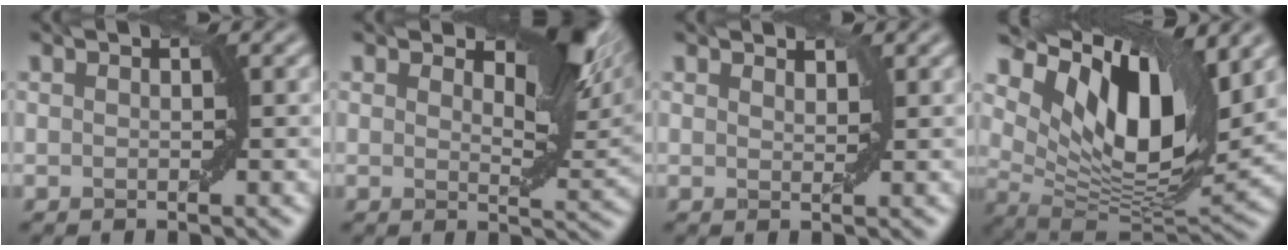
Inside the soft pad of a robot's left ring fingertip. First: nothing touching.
{"total": 6.3, "force": [3.2, 2.7, 4.6], "torque": [-0.055, -0.003, 0.043]}
{"total": 1.1, "force": [1.1, 0.2, 0.0], "torque": [-0.001, -0.001, 0.019]}
{"total": 12.3, "force": [5.7, 5.7, 9.3], "torque": [-0.154, -0.002, 0.108]}